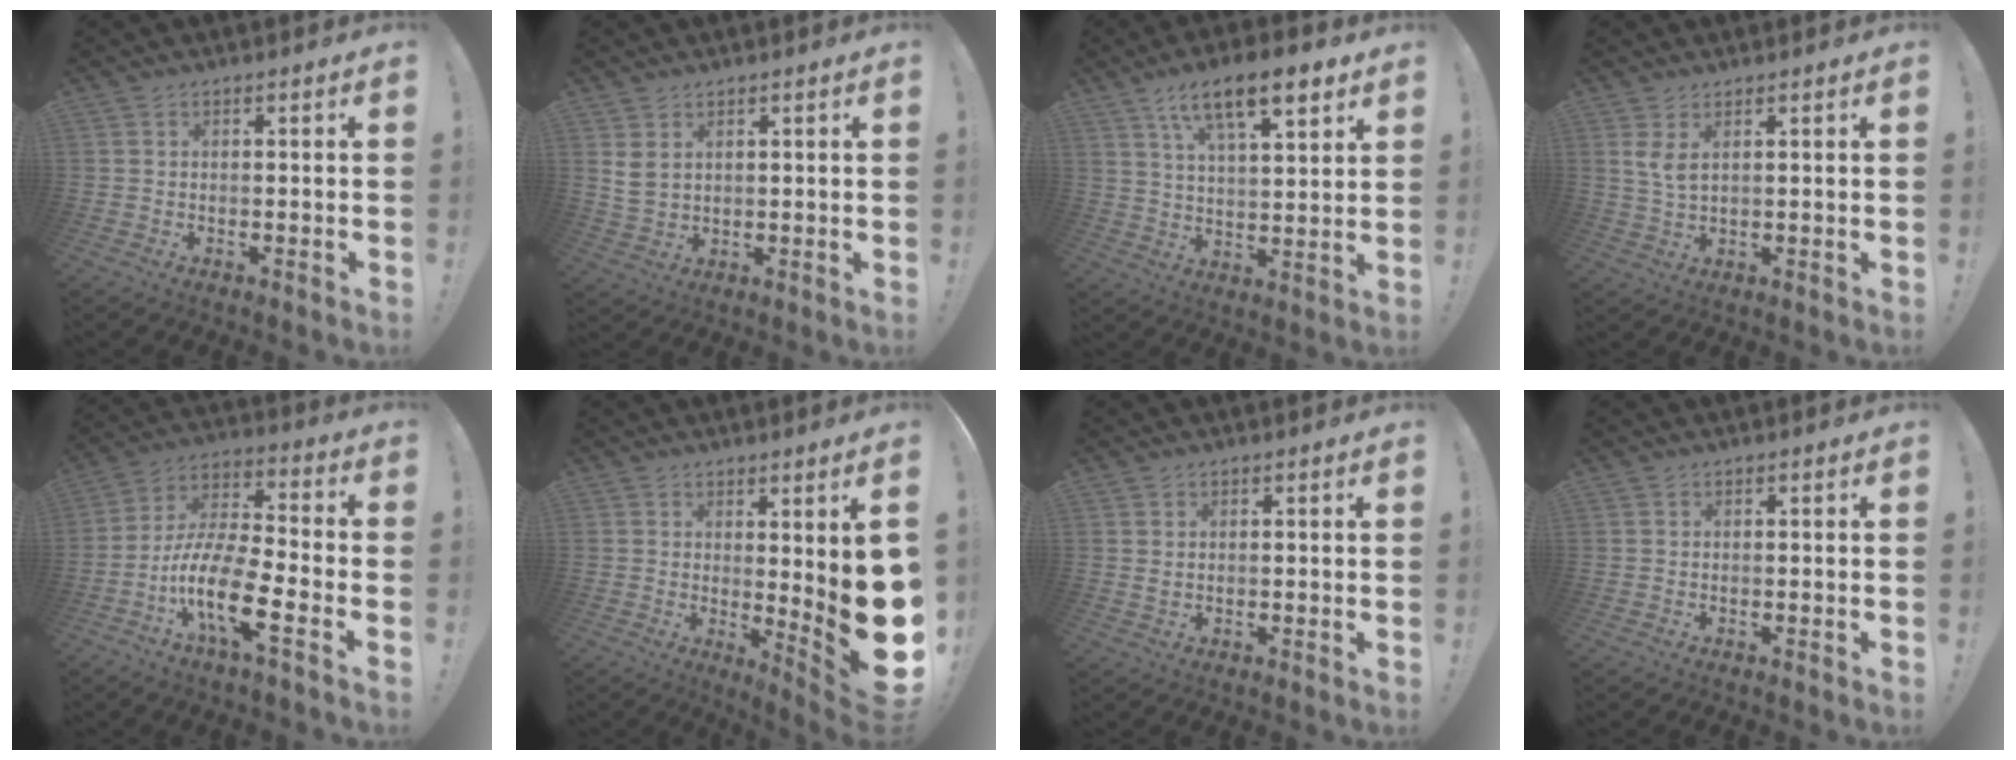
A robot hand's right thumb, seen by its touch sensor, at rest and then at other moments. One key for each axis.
{"total": 4.7, "fx": 2.2, "fy": 3.2, "fz": 2.6, "tx": -0.051, "ty": -0.006, "tz": 0.043}
{"total": 13.8, "fx": 8.1, "fy": 4.7, "fz": 10.2, "tx": -0.158, "ty": -0.034, "tz": 0.133}
{"total": 4.1, "fx": 2.1, "fy": 1.2, "fz": 3.3, "tx": -0.052, "ty": -0.011, "tz": 0.036}
{"total": 18.3, "fx": -7.7, "fy": 5.9, "fz": 15.5, "tx": -0.302, "ty": 0.030, "tz": -0.131}
{"total": 11.8, "fx": 0.4, "fy": 0.8, "fz": 11.8, "tx": -0.144, "ty": -0.043, "tz": 0.009}
{"total": 1.3, "fx": 0.8, "fy": 0.8, "fz": 0.6, "tx": -0.012, "ty": 0.002, "tz": 0.014}
{"total": 0.0}